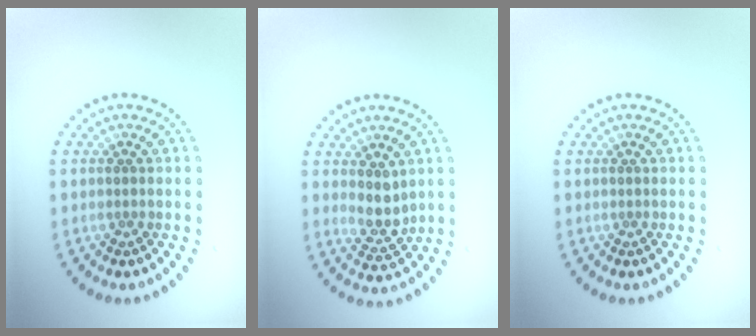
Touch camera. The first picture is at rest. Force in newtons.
{"total": 2.4, "press": 2.0, "slide": 1.4}
{"total": 0.0}